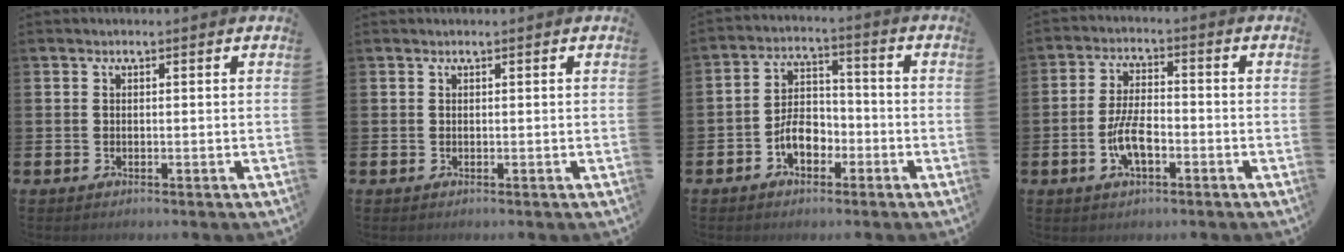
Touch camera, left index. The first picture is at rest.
{"total": 0.0}
{"total": 5.5, "force": [-2.4, 3.6, 3.3], "torque": [-0.055, 0.013, -0.047]}
{"total": 5.5, "force": [-1.8, 2.3, 4.7], "torque": [-0.097, 0.005, -0.034]}